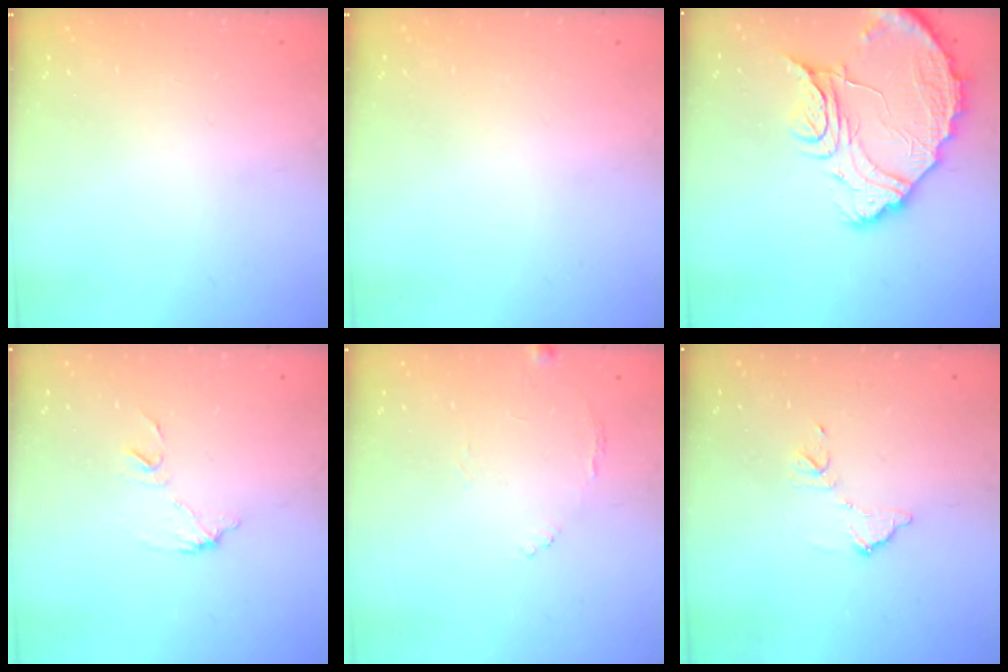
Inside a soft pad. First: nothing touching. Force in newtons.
{"total": 0.0}
{"total": 15.0, "press": 14.9, "slide": 1.3}
{"total": 7.8, "press": 7.8, "slide": 0.4}
{"total": 7.1, "press": 7.1, "slide": 0.4}
{"total": 8.2, "press": 8.2, "slide": 0.4}